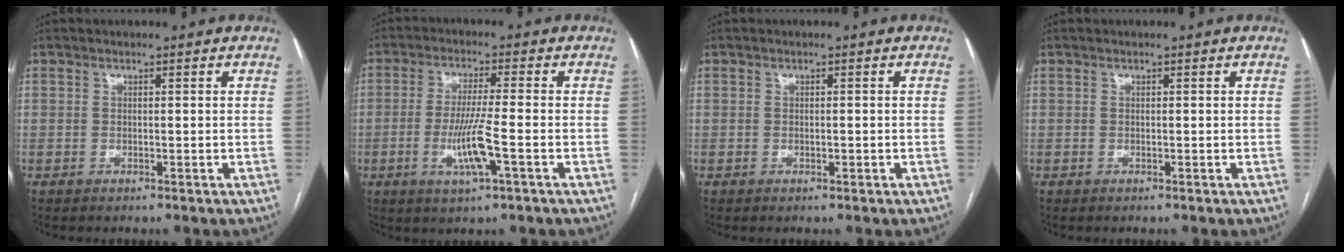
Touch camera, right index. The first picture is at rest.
{"total": 7.4, "force": [-2.3, 0.0, 7.1], "torque": [-0.137, -0.010, -0.042]}
{"total": 0.6, "force": [-0.2, 0.1, 0.5], "torque": [-0.011, 0.000, -0.001]}
{"total": 0.0}